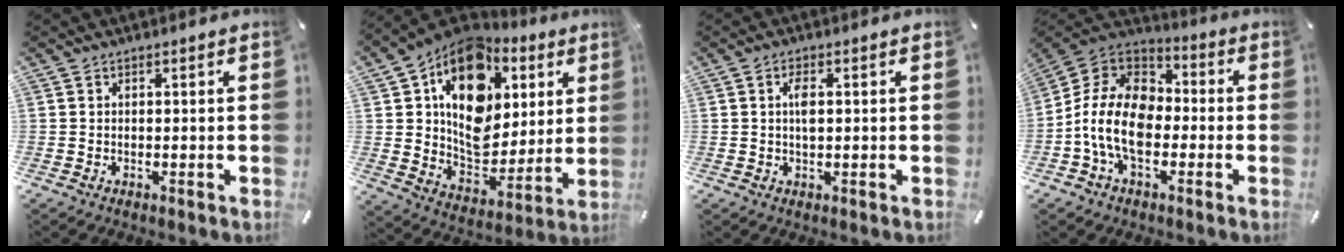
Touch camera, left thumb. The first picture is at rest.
{"total": 18.5, "force": [7.9, 13.3, 10.2], "torque": [-0.159, -0.053, 0.142]}
{"total": 2.9, "force": [0.4, 1.1, 2.6], "torque": [-0.061, 0.003, 0.002]}
{"total": 14.3, "force": [-4.9, 9.6, 9.4], "torque": [-0.211, 0.028, -0.096]}